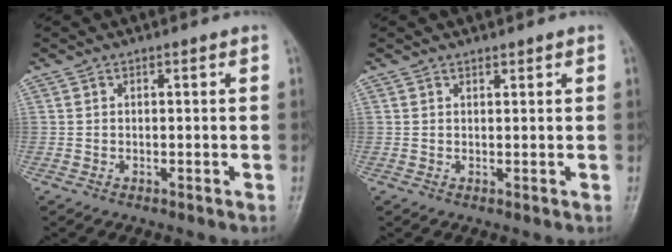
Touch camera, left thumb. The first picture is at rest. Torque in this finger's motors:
{"motor_torque": [-0.67, 0.03, -0.06, 0.19, -0.02]}